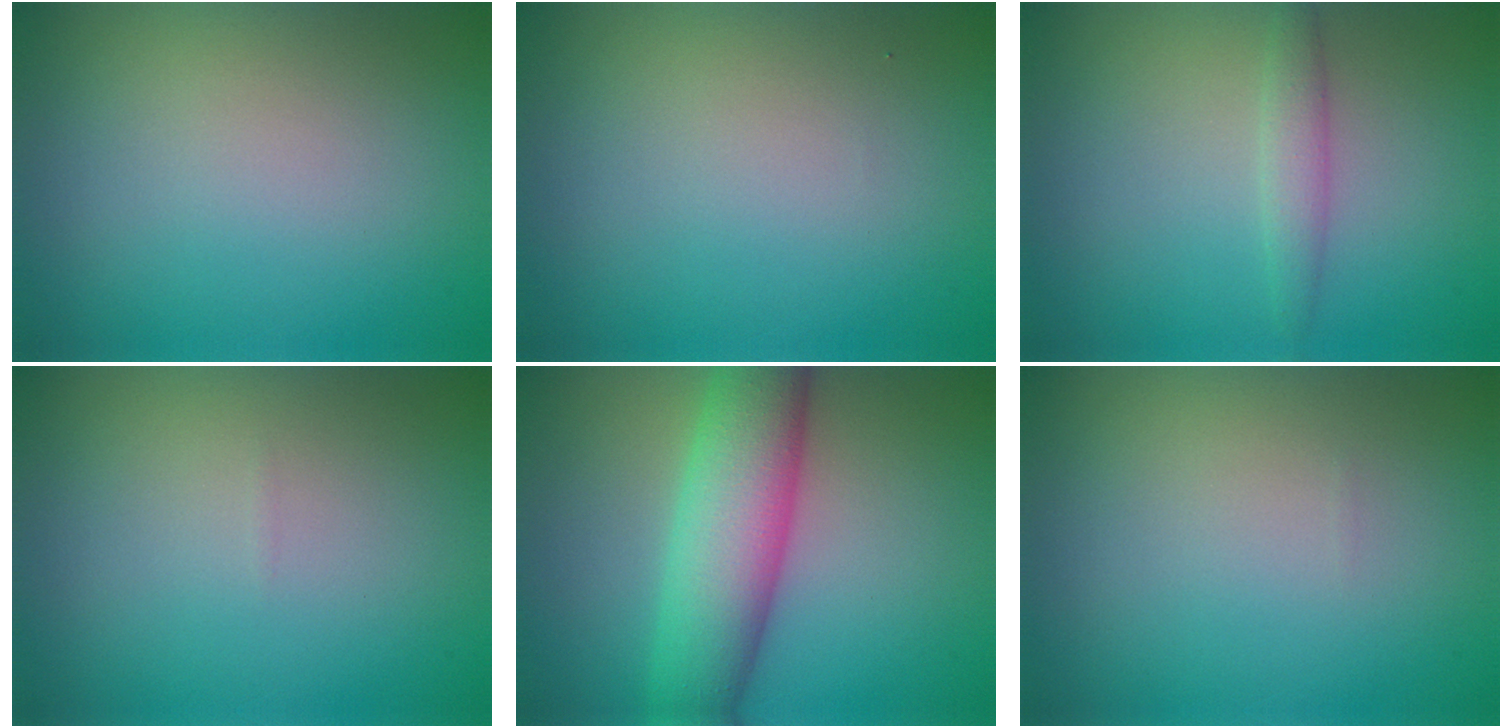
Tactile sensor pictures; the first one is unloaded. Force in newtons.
{"total": 0.0}
{"total": 1.7, "press": 1.7, "slide": 0.1}
{"total": 0.0}
{"total": 8.6, "press": 8.6, "slide": 0.4}
{"total": 0.0}